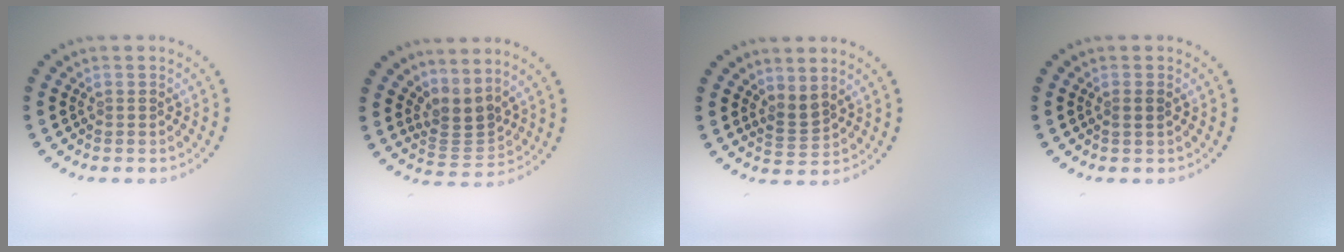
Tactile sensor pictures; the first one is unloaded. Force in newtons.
{"total": 2.8, "press": 2.0, "slide": 1.9}
{"total": 1.8, "press": 1.3, "slide": 1.3}
{"total": 0.9, "press": 0.8, "slide": 0.4}